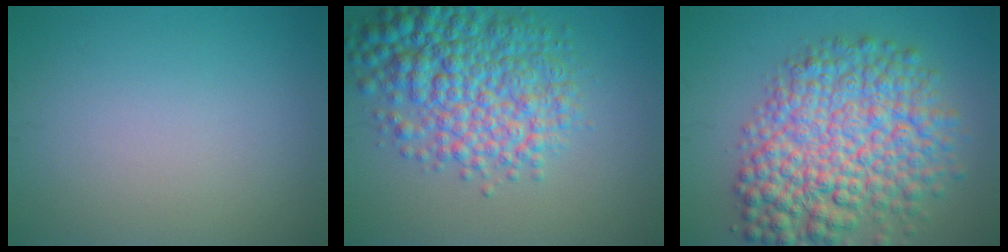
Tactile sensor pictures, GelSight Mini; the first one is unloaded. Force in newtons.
{"total": 8.2, "press": 8.2, "slide": 0.2}
{"total": 10.4, "press": 10.4, "slide": 0.3}